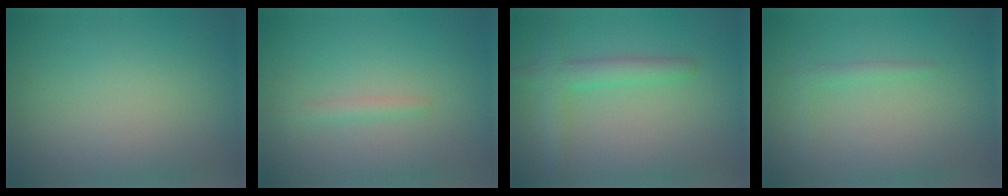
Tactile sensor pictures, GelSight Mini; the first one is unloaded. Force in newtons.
{"total": 1.3, "press": 1.3, "slide": 0.1}
{"total": 3.3, "press": 3.3, "slide": 0.2}
{"total": 1.1, "press": 1.1, "slide": 0.1}